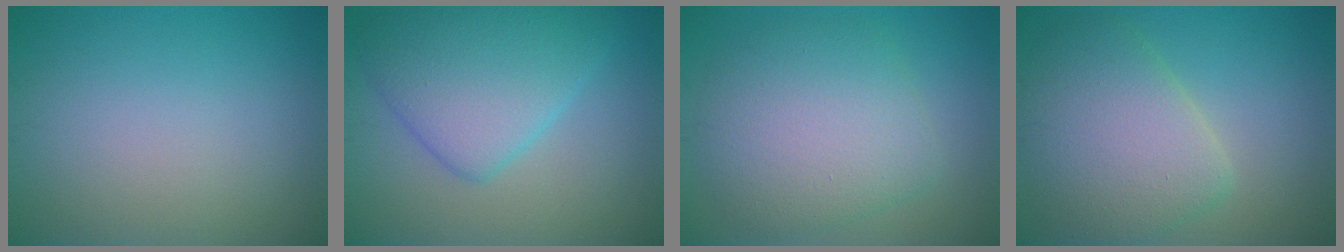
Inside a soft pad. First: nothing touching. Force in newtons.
{"total": 6.8, "press": 6.7, "slide": 0.2}
{"total": 7.0, "press": 7.0, "slide": 0.2}
{"total": 6.9, "press": 6.9, "slide": 0.5}